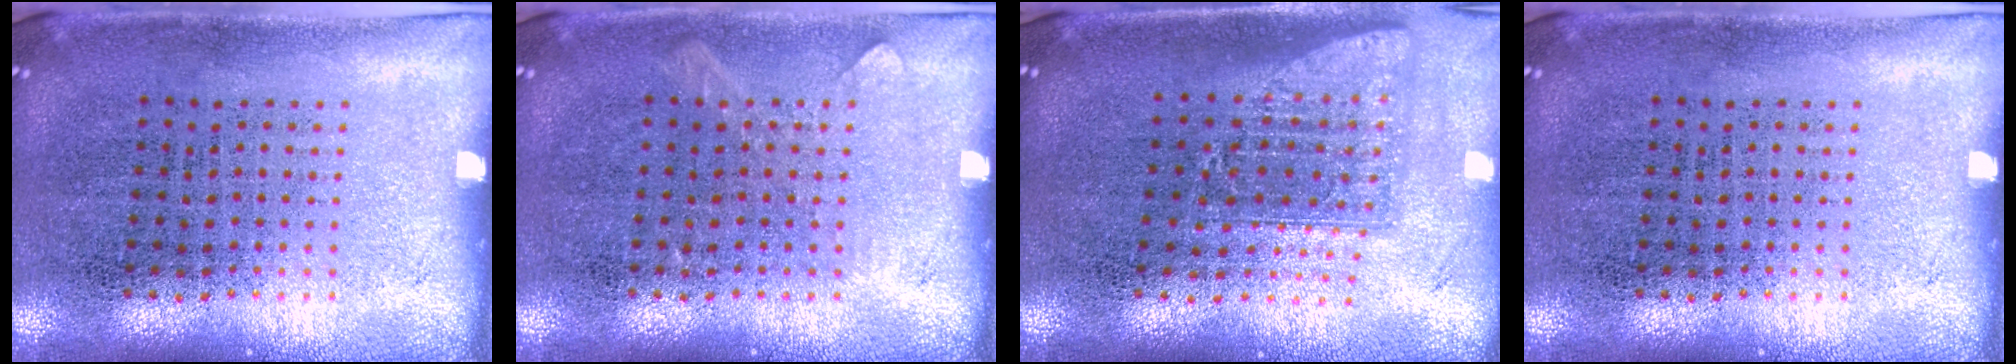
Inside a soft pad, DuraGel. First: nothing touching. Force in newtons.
{"total": 0.6, "press": 0.6, "slide": 0.1}
{"total": 1.6, "press": 1.1, "slide": 1.0}
{"total": 0.0}